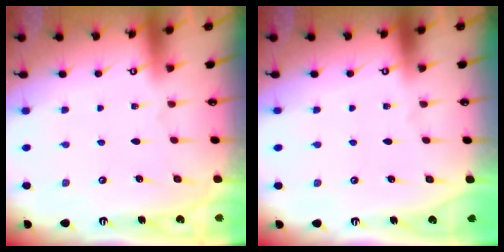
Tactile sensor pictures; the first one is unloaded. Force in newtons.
{"total": 0.0}